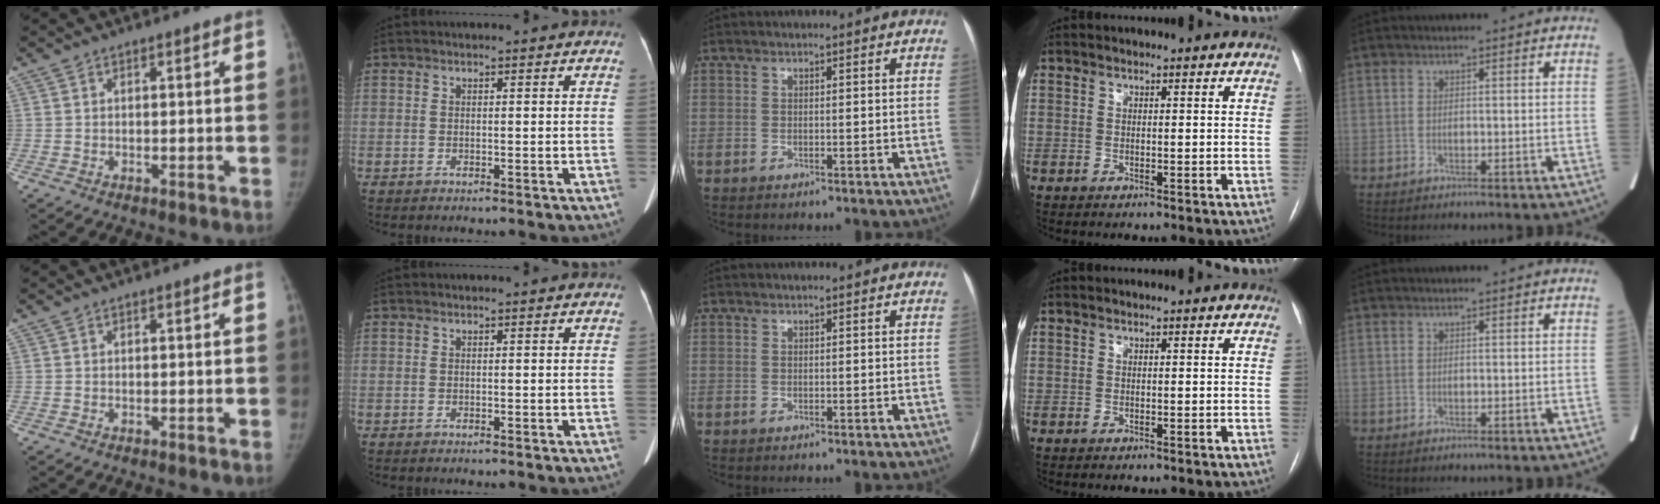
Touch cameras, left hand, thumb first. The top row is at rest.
{}